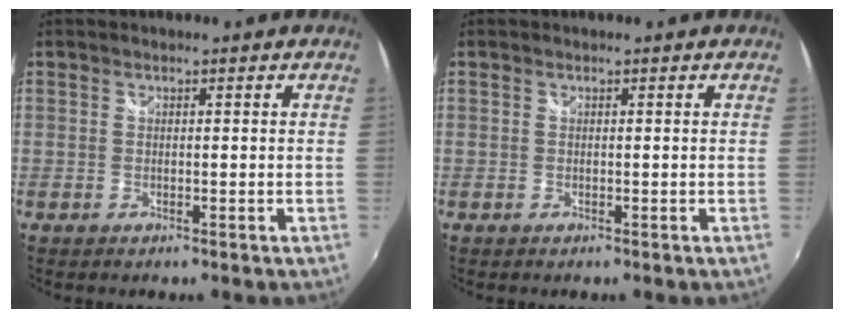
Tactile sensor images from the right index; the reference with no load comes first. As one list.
[{"total": 0.0}]